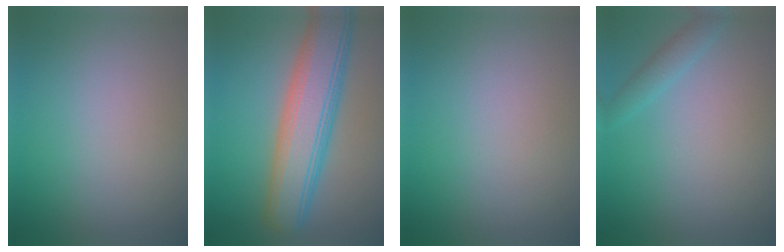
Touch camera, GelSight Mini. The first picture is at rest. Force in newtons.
{"total": 8.4, "press": 8.4, "slide": 0.3}
{"total": 0.0}
{"total": 1.5, "press": 1.5, "slide": 0.1}